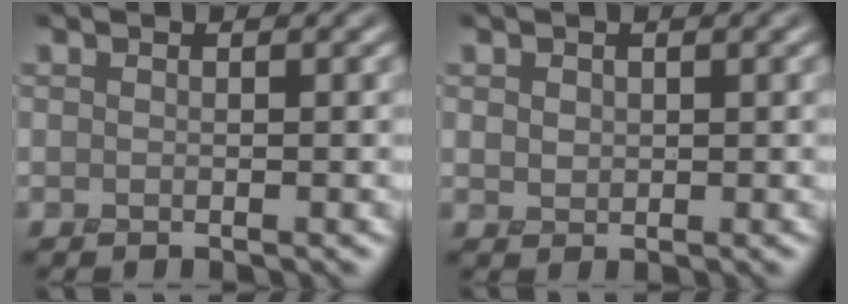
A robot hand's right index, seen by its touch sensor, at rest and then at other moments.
{"total": 1.1, "force": [0.4, 1.0, 0.4], "torque": [-0.012, -0.004, 0.012]}